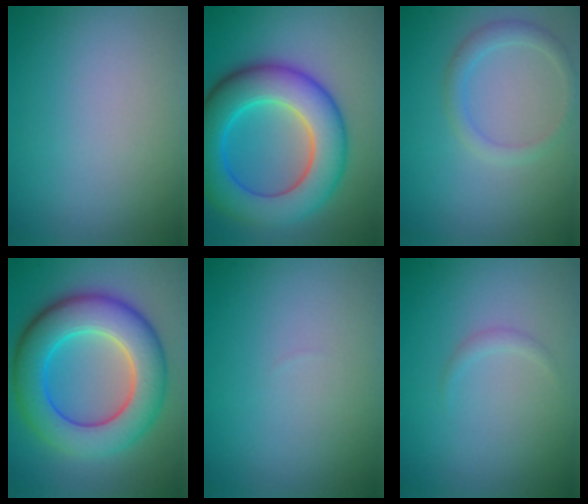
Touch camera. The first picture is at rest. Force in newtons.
{"total": 9.9, "press": 9.9, "slide": 0.3}
{"total": 1.8, "press": 1.8, "slide": 0.1}
{"total": 9.8, "press": 9.8, "slide": 0.1}
{"total": 0.0}
{"total": 0.7, "press": 0.7, "slide": 0.0}